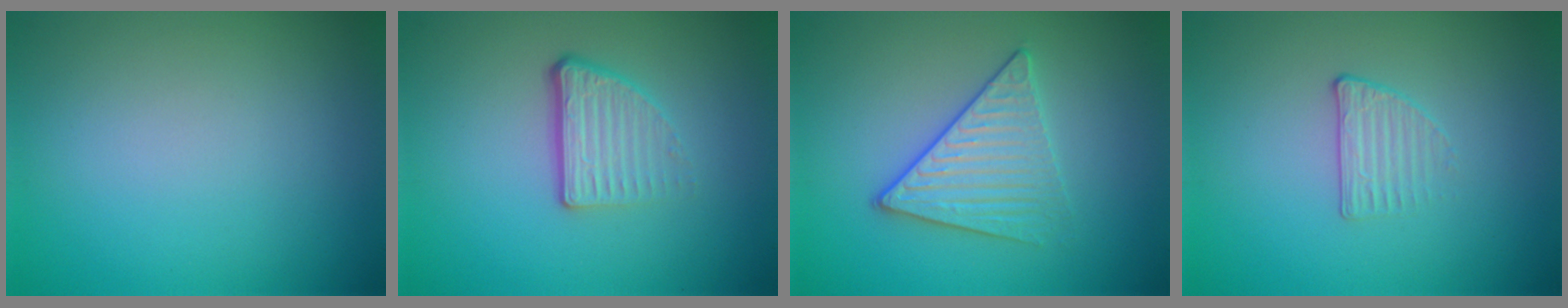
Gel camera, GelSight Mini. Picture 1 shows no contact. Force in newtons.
{"total": 3.6, "press": 2.2, "slide": 2.8}
{"total": 3.4, "press": 3.2, "slide": 1.1}
{"total": 1.3, "press": 0.8, "slide": 1.0}